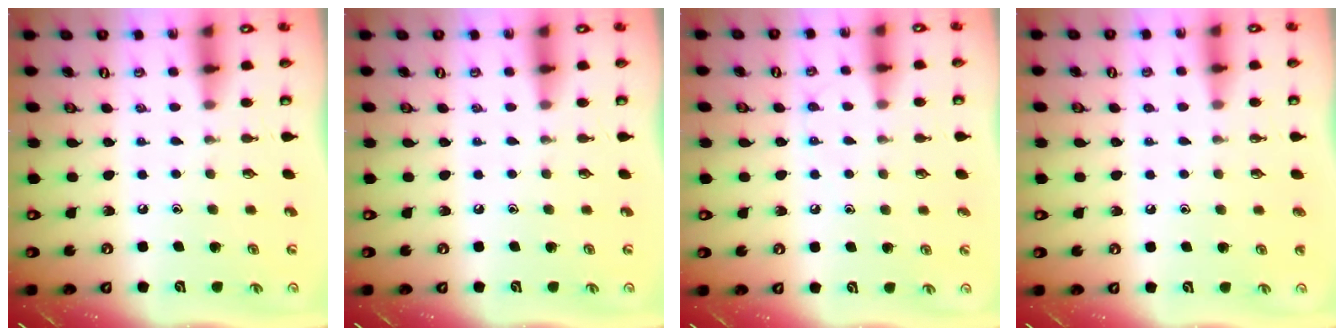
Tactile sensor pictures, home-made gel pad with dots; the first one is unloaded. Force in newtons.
{"total": 0.0}
{"total": 6.4, "press": 6.4, "slide": 0.9}
{"total": 0.7, "press": 0.7, "slide": 0.0}